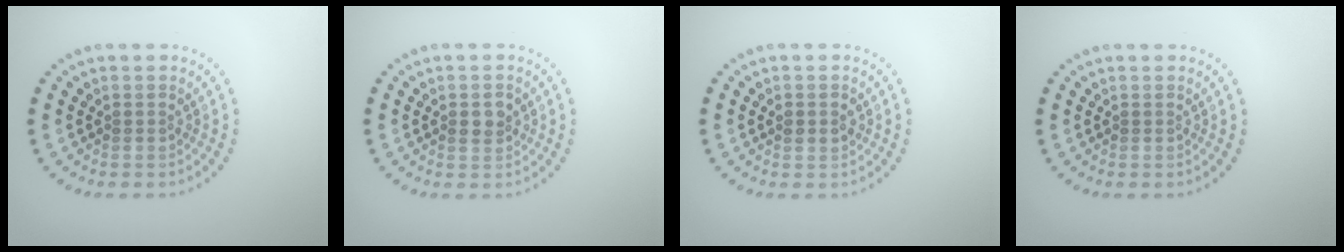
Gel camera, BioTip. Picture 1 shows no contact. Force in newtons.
{"total": 1.6, "press": 1.6, "slide": 0.3}
{"total": 1.0, "press": 1.0, "slide": 0.3}
{"total": 0.0}